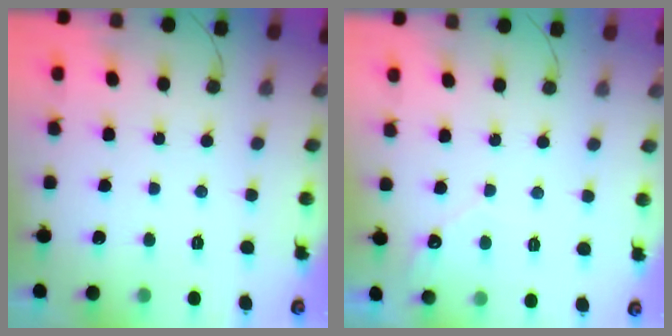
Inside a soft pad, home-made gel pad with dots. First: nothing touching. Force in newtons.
{"total": 2.7, "press": 2.7, "slide": 0.2}